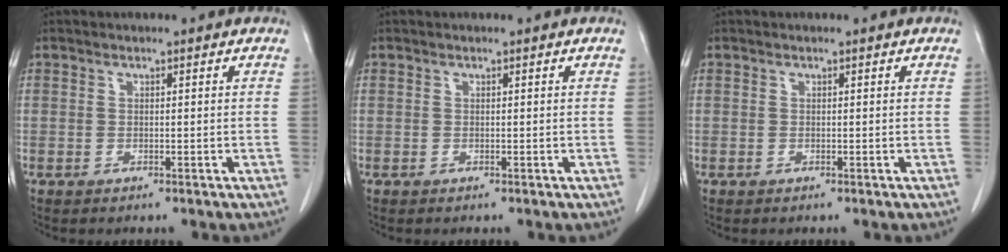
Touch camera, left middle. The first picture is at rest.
{"total": 0.0}
{"total": 0.0}